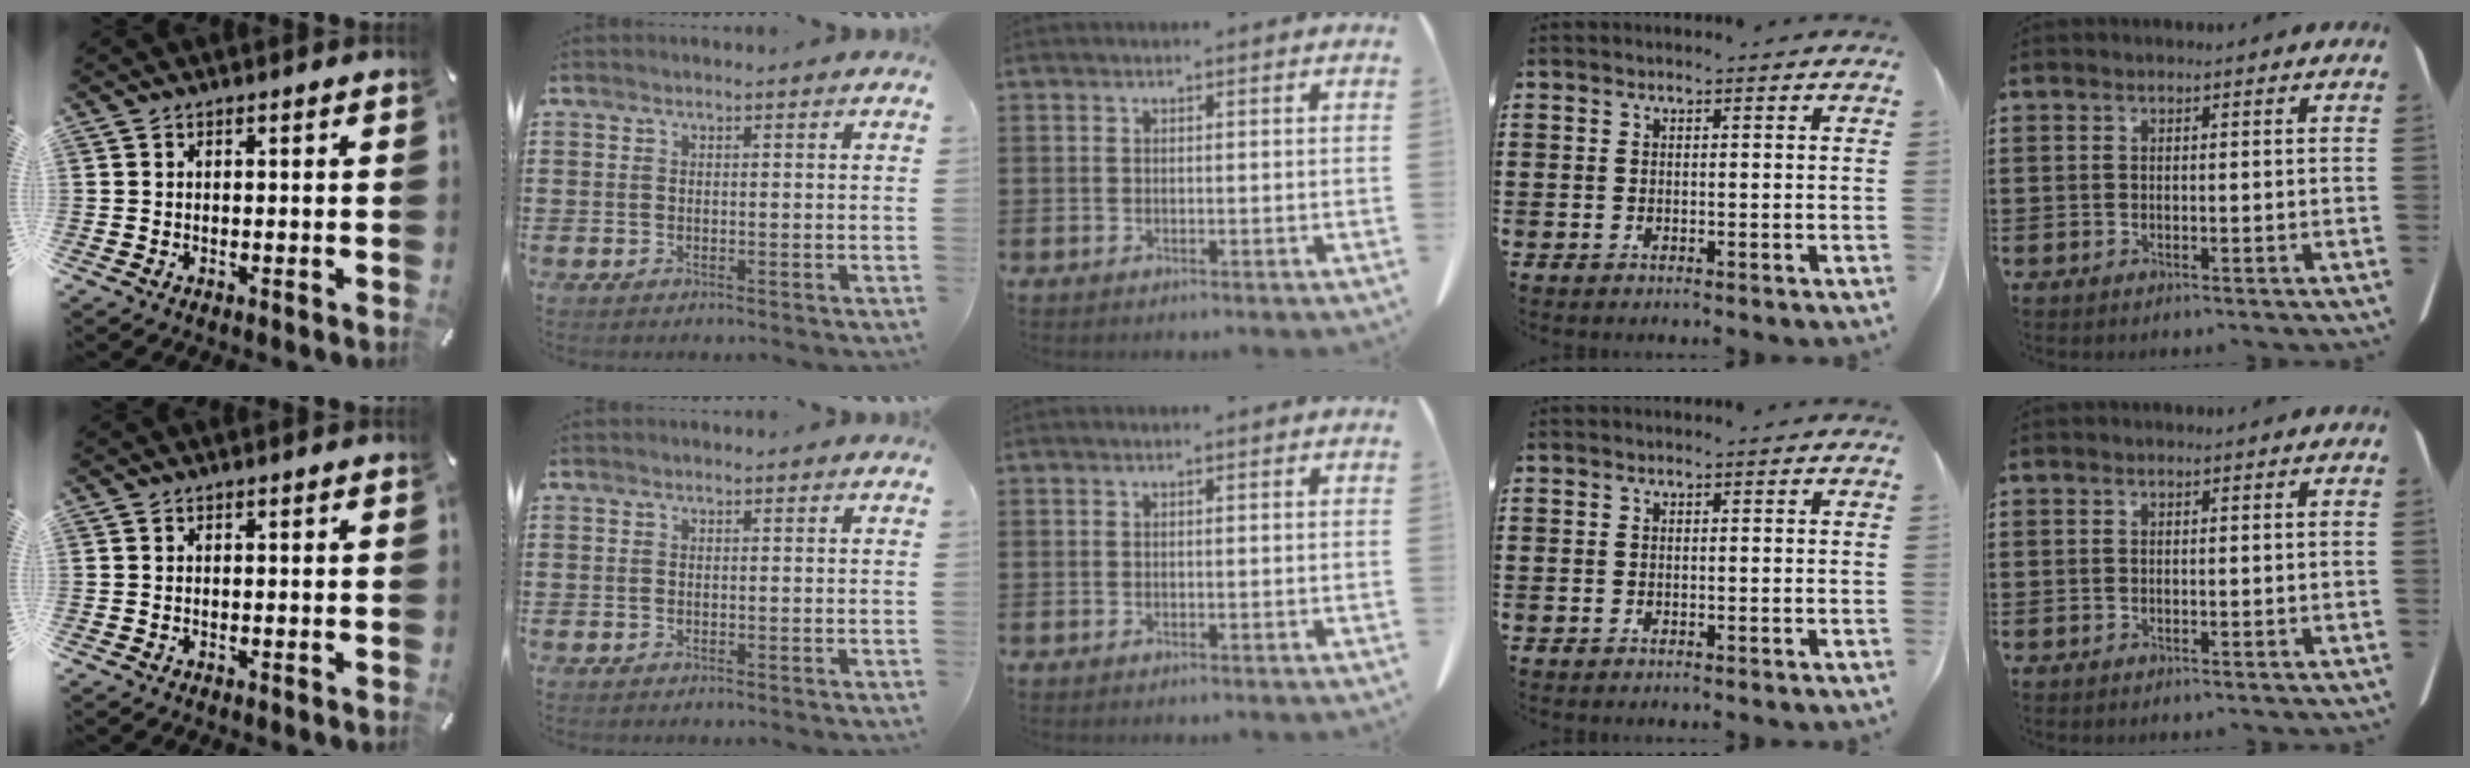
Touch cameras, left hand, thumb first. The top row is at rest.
{}